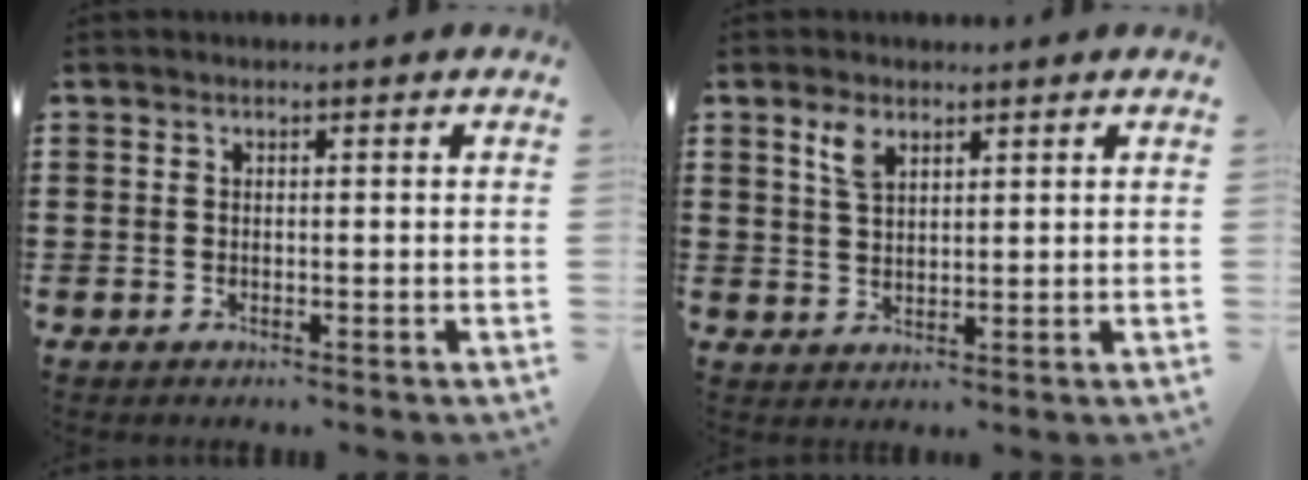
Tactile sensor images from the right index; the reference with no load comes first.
{"total": 3.5, "force": [2.2, 1.7, 2.2], "torque": [-0.052, 0.006, 0.039]}